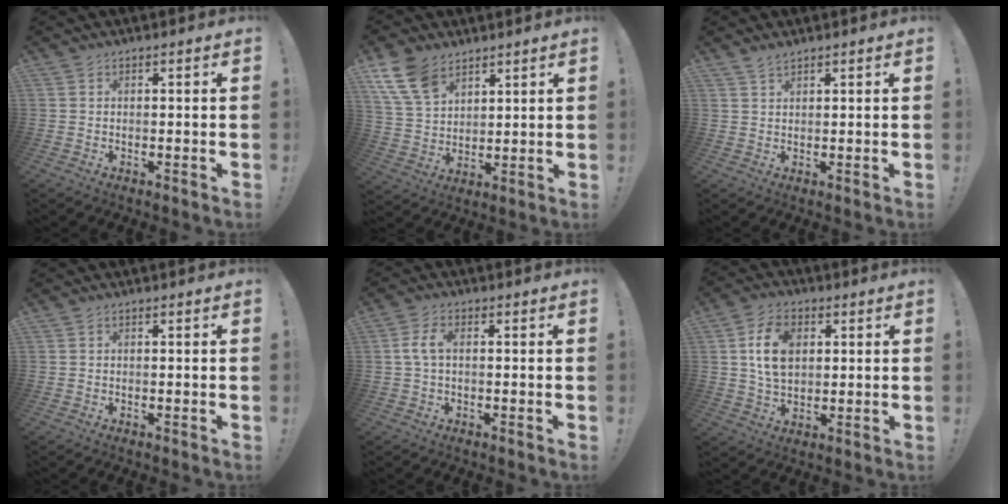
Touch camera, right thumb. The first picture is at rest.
{"total": 12.8, "force": [8.0, 7.9, 6.2], "torque": [-0.130, -0.035, 0.158]}
{"total": 2.1, "force": [1.8, 0.5, 1.0], "torque": [-0.020, -0.008, 0.034]}
{"total": 0.0}
{"total": 4.7, "force": [0.2, 2.5, 4.0], "torque": [-0.082, 0.014, 0.005]}
{"total": 11.5, "force": [3.0, 8.0, 7.8], "torque": [-0.130, 0.002, 0.053]}